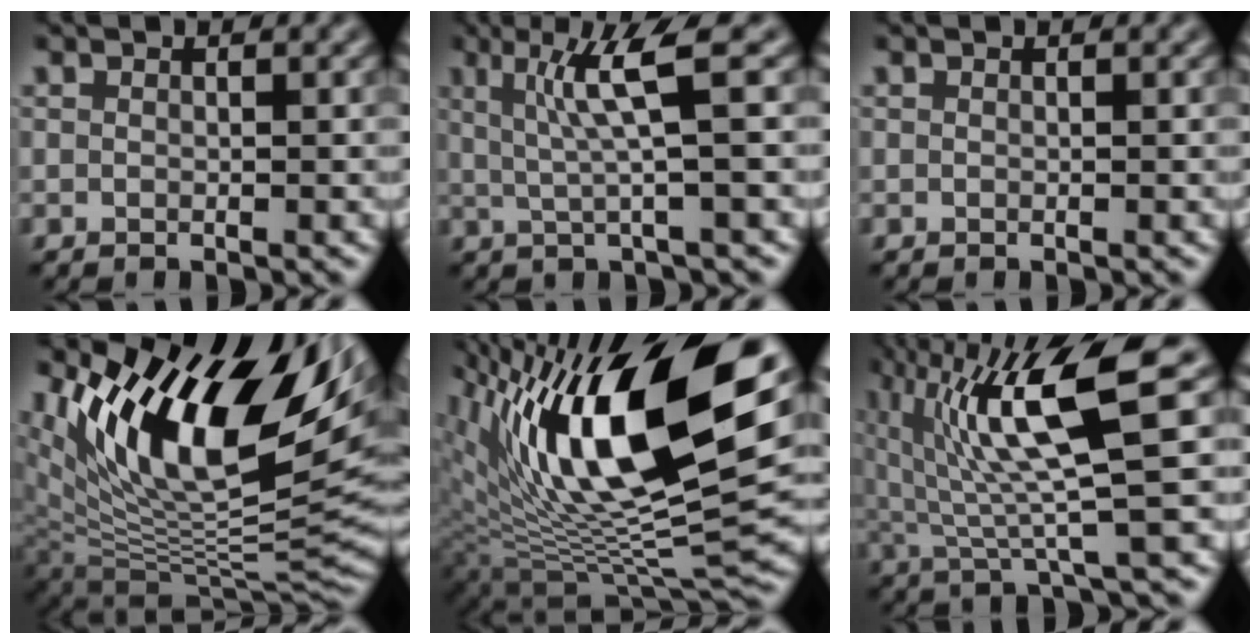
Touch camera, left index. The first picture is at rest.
{"total": 4.7, "force": [1.2, 0.4, 4.6], "torque": [-0.085, 0.002, 0.025]}
{"total": 0.0}
{"total": 15.3, "force": [6.9, 6.8, 11.8], "torque": [-0.202, 0.005, 0.123]}
{"total": 18.0, "force": [6.5, 6.5, 15.5], "torque": [-0.260, 0.012, 0.105]}
{"total": 10.0, "force": [3.0, 1.7, 9.4], "torque": [-0.150, 0.000, 0.055]}